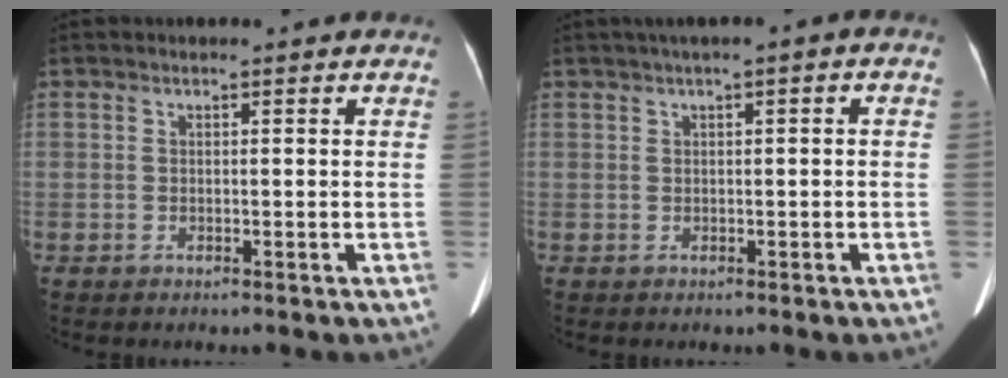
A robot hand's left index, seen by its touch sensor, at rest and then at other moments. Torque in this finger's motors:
{"motor_torque": [0.23, -1.29, 0.00, 0.05]}